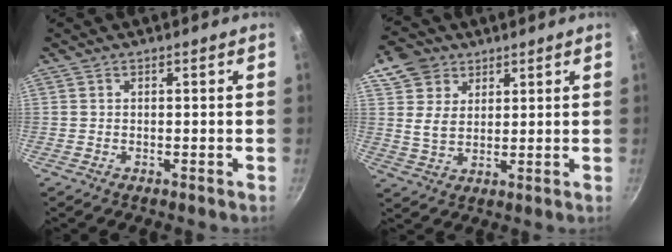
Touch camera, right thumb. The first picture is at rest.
{"total": 8.1, "force": [4.4, 6.1, 3.1], "torque": [-0.026, -0.015, 0.076]}